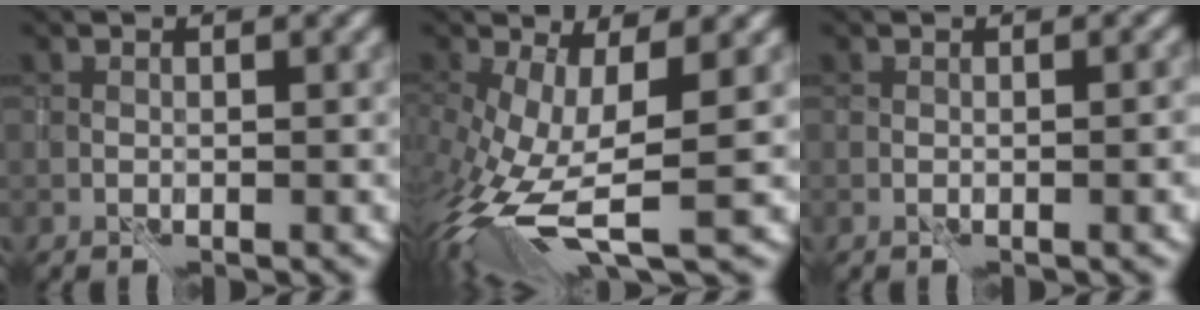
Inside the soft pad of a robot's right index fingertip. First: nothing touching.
{"total": 9.2, "force": [-2.0, 3.5, 8.3], "torque": [-0.194, -0.027, -0.036]}
{"total": 1.8, "force": [-0.4, 0.5, 1.7], "torque": [-0.008, 0.008, 0.001]}